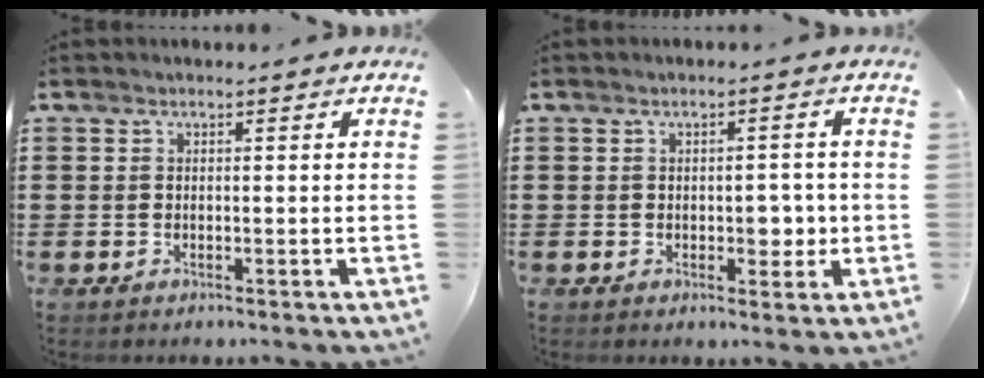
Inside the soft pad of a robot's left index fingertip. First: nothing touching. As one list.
[{"total": 3.5, "force": [-0.4, 2.2, 2.8], "torque": [-0.030, -0.005, -0.014]}]